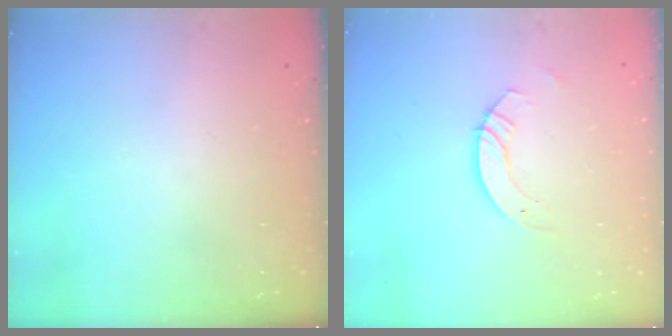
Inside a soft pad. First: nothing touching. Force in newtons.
{"total": 3.7, "press": 3.7, "slide": 0.3}